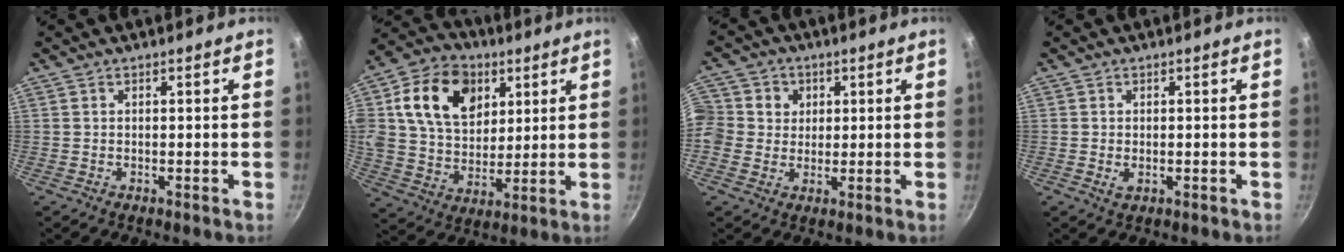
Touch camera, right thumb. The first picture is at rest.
{"total": 19.1, "force": [6.7, 13.8, 11.4], "torque": [-0.179, -0.007, 0.111]}
{"total": 10.4, "force": [1.7, 9.7, 3.3], "torque": [-0.059, 0.016, 0.015]}
{"total": 1.6, "force": [-0.2, 1.1, 1.2], "torque": [-0.020, -0.002, -0.001]}